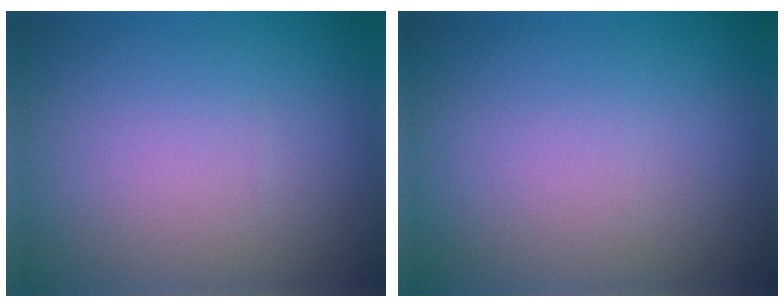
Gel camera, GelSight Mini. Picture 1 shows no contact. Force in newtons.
{"total": 0.0}